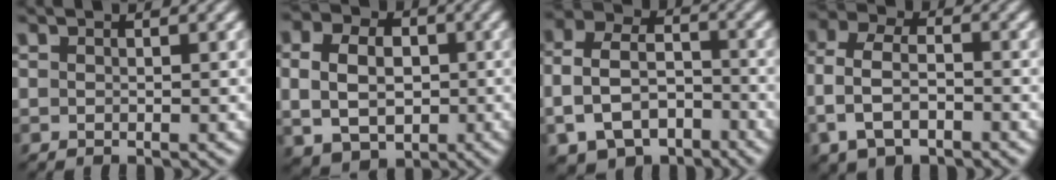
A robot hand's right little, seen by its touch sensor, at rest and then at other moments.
{"total": 7.4, "force": [-1.2, 5.8, 4.4], "torque": [-0.072, -0.028, -0.008]}
{"total": 10.7, "force": [-3.6, 8.8, 4.9], "torque": [-0.092, -0.030, -0.069]}
{"total": 5.7, "force": [-1.4, 4.2, 3.6], "torque": [-0.085, -0.019, -0.020]}